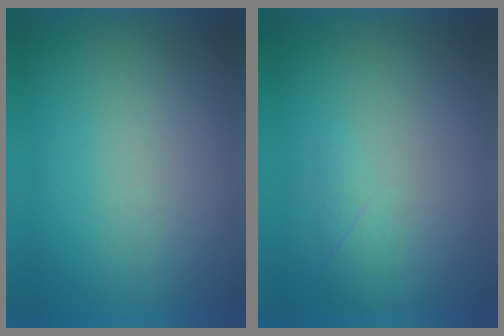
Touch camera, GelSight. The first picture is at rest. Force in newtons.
{"total": 1.9}